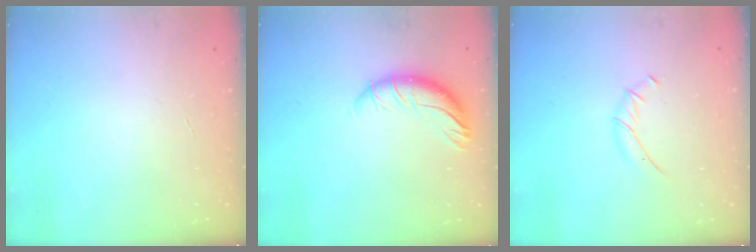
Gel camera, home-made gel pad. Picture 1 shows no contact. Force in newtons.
{"total": 10.5, "press": 10.3, "slide": 2.2}
{"total": 5.5, "press": 5.5, "slide": 0.9}